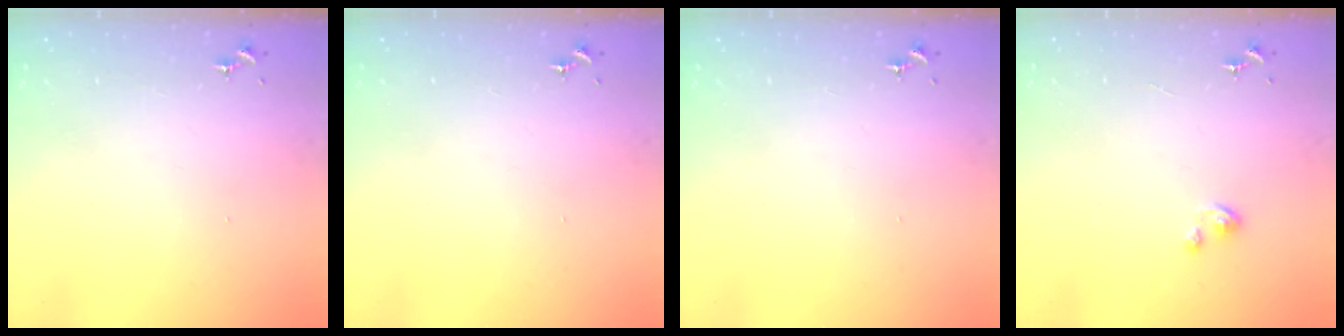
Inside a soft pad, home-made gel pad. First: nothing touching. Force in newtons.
{"total": 0.0}
{"total": 0.0}
{"total": 2.9, "press": 2.9, "slide": 0.2}